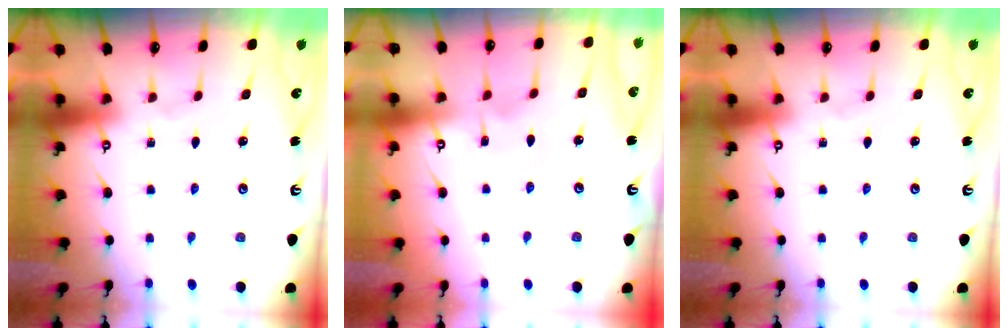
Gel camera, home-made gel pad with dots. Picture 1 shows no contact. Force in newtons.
{"total": 3.5, "press": 3.5, "slide": 0.3}
{"total": 0.0}